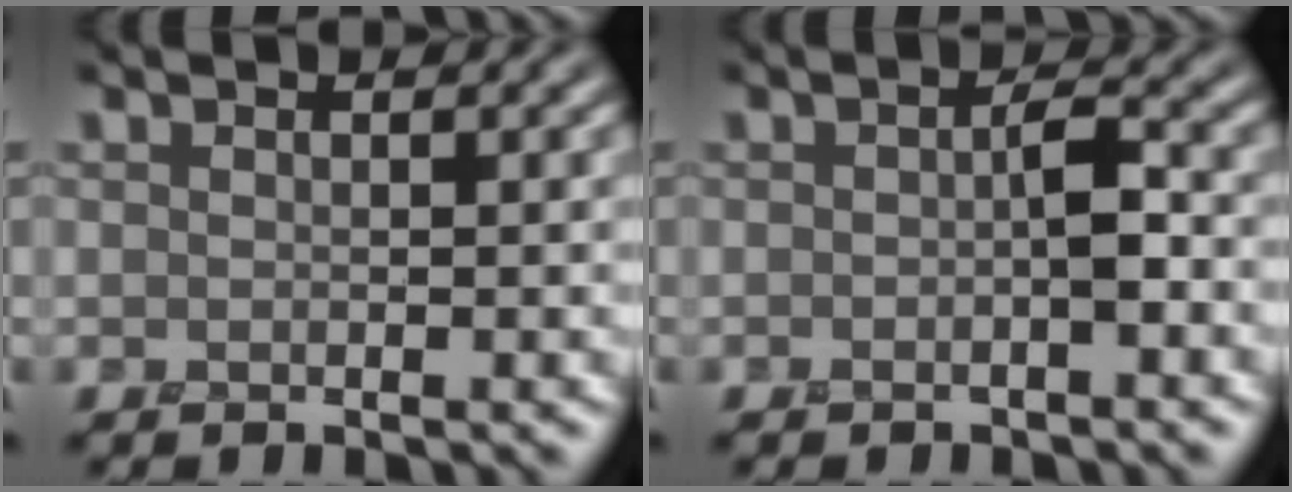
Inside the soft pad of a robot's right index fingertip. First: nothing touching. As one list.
[{"total": 1.9, "force": [-0.5, 0.6, 1.7], "torque": [-0.031, 0.007, -0.010]}]